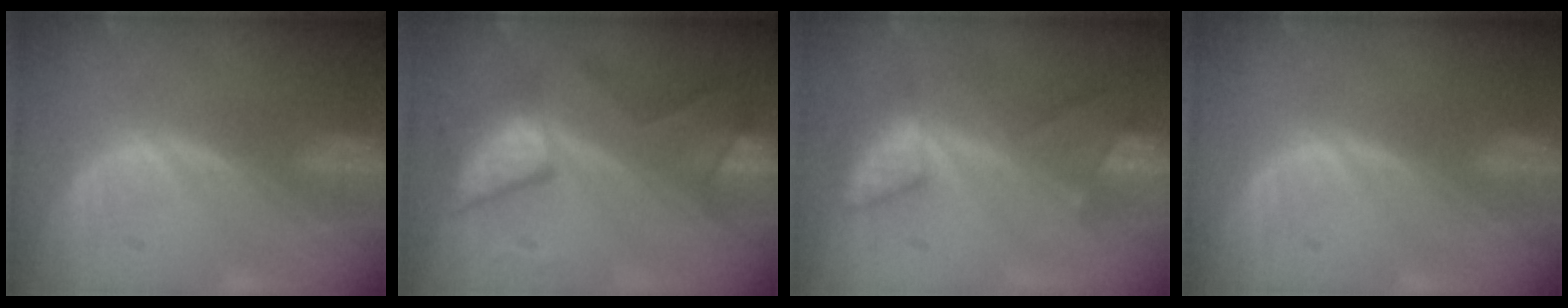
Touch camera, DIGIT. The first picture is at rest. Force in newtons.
{"total": 7.7, "press": 7.7, "slide": 0.7}
{"total": 8.4, "press": 7.2, "slide": 4.4}
{"total": 0.0}